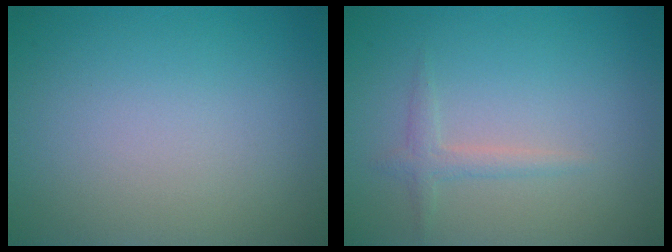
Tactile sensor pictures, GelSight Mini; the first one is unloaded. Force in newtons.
{"total": 1.4, "press": 1.4, "slide": 0.0}